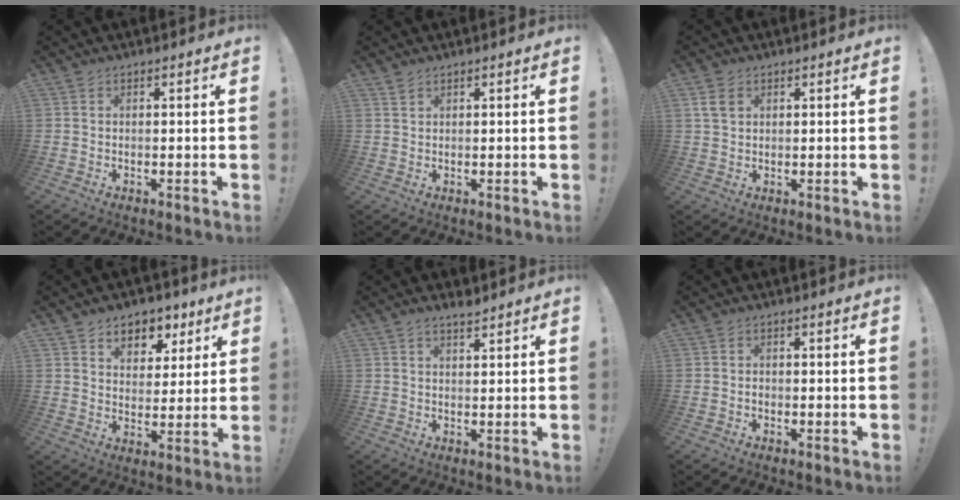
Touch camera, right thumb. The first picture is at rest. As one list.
[{"total": 1.3, "force": [1.1, 0.5, 0.4], "torque": [-0.002, -0.004, 0.020]}, {"total": 4.2, "force": [1.8, 2.8, 2.6], "torque": [-0.039, 0.001, 0.035]}, {"total": 7.4, "force": [4.4, 5.5, 2.3], "torque": [-0.020, -0.035, 0.082]}, {"total": 2.4, "force": [2.1, 0.6, 1.1], "torque": [-0.013, -0.013, 0.035]}, {"total": 0.9, "force": [-0.6, 0.7, 0.2], "torque": [-0.007, 0.004, -0.009]}]